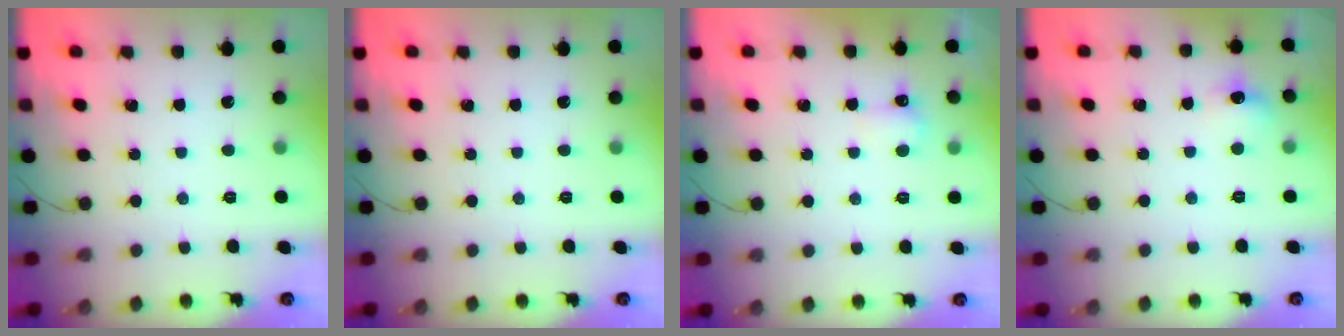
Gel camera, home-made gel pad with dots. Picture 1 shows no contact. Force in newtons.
{"total": 0.0}
{"total": 3.2, "press": 3.0, "slide": 1.0}
{"total": 7.0, "press": 6.8, "slide": 1.6}